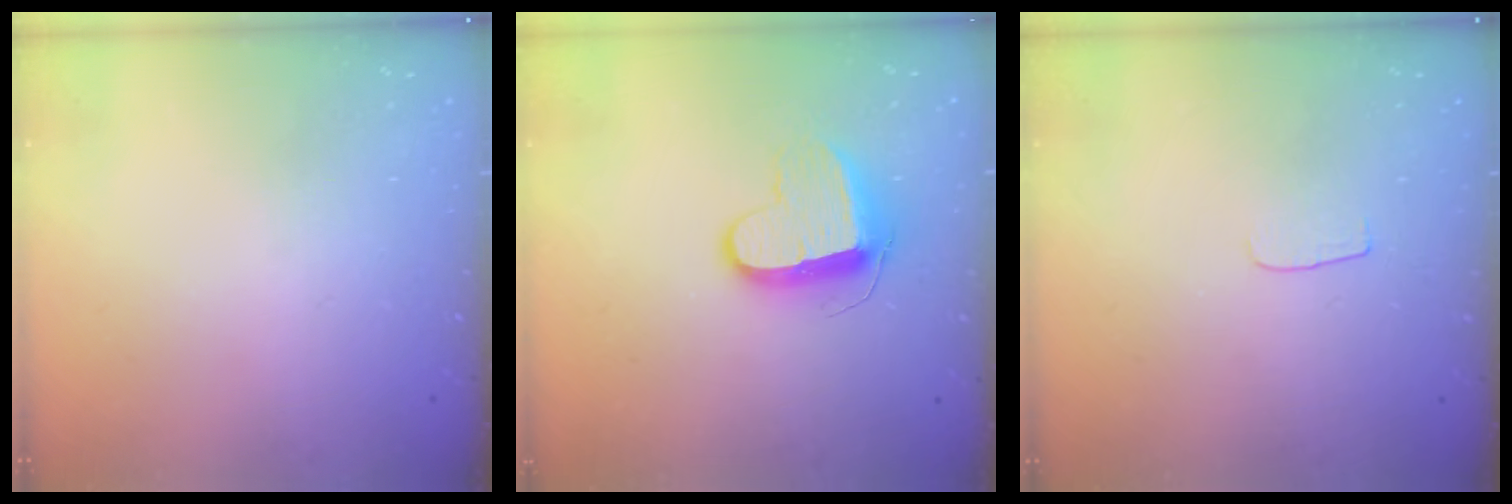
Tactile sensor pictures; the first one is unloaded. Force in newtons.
{"total": 10.5, "press": 10.5, "slide": 0.4}
{"total": 3.1, "press": 3.1, "slide": 0.3}